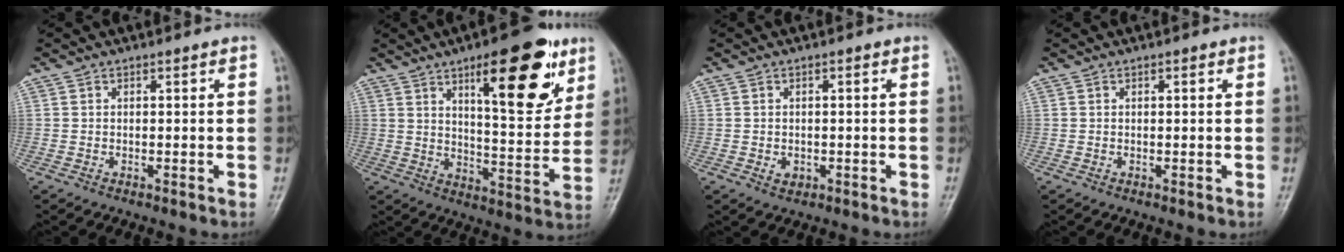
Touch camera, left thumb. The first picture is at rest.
{"total": 18.6, "force": [9.7, 6.3, 14.6], "torque": [-0.169, -0.046, 0.144]}
{"total": 2.0, "force": [-0.5, 1.6, 1.1], "torque": [-0.009, 0.001, -0.006]}
{"total": 0.6, "force": [0.2, 0.2, 0.5], "torque": [-0.008, 0.000, 0.002]}